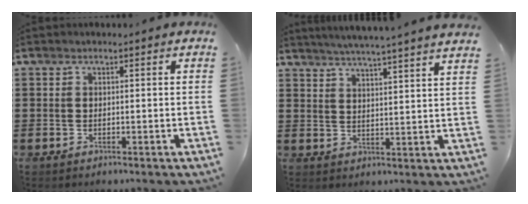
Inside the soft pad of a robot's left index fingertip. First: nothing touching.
{"total": 4.6, "force": [4.3, -1.2, 1.0], "torque": [-0.035, -0.027, 0.073]}